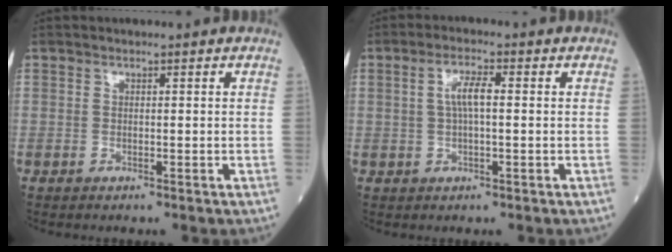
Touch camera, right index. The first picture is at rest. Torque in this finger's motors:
{"motor_torque": [0.17, 0.06, 0.08, 0.03]}